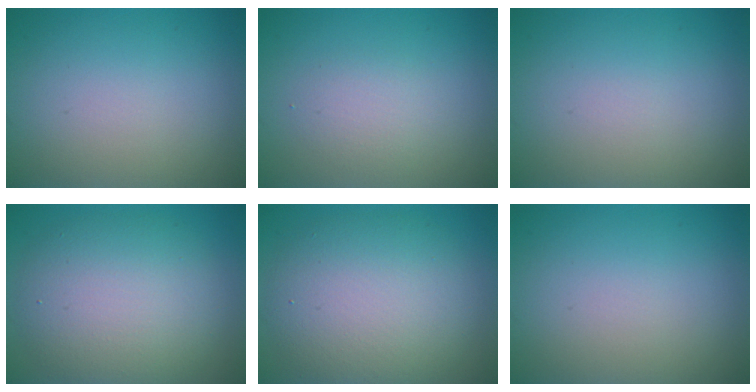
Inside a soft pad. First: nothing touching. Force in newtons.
{"total": 1.8, "press": 1.8, "slide": 0.0}
{"total": 0.0}
{"total": 7.4, "press": 7.4, "slide": 0.3}
{"total": 7.9, "press": 7.9, "slide": 0.4}
{"total": 0.0}